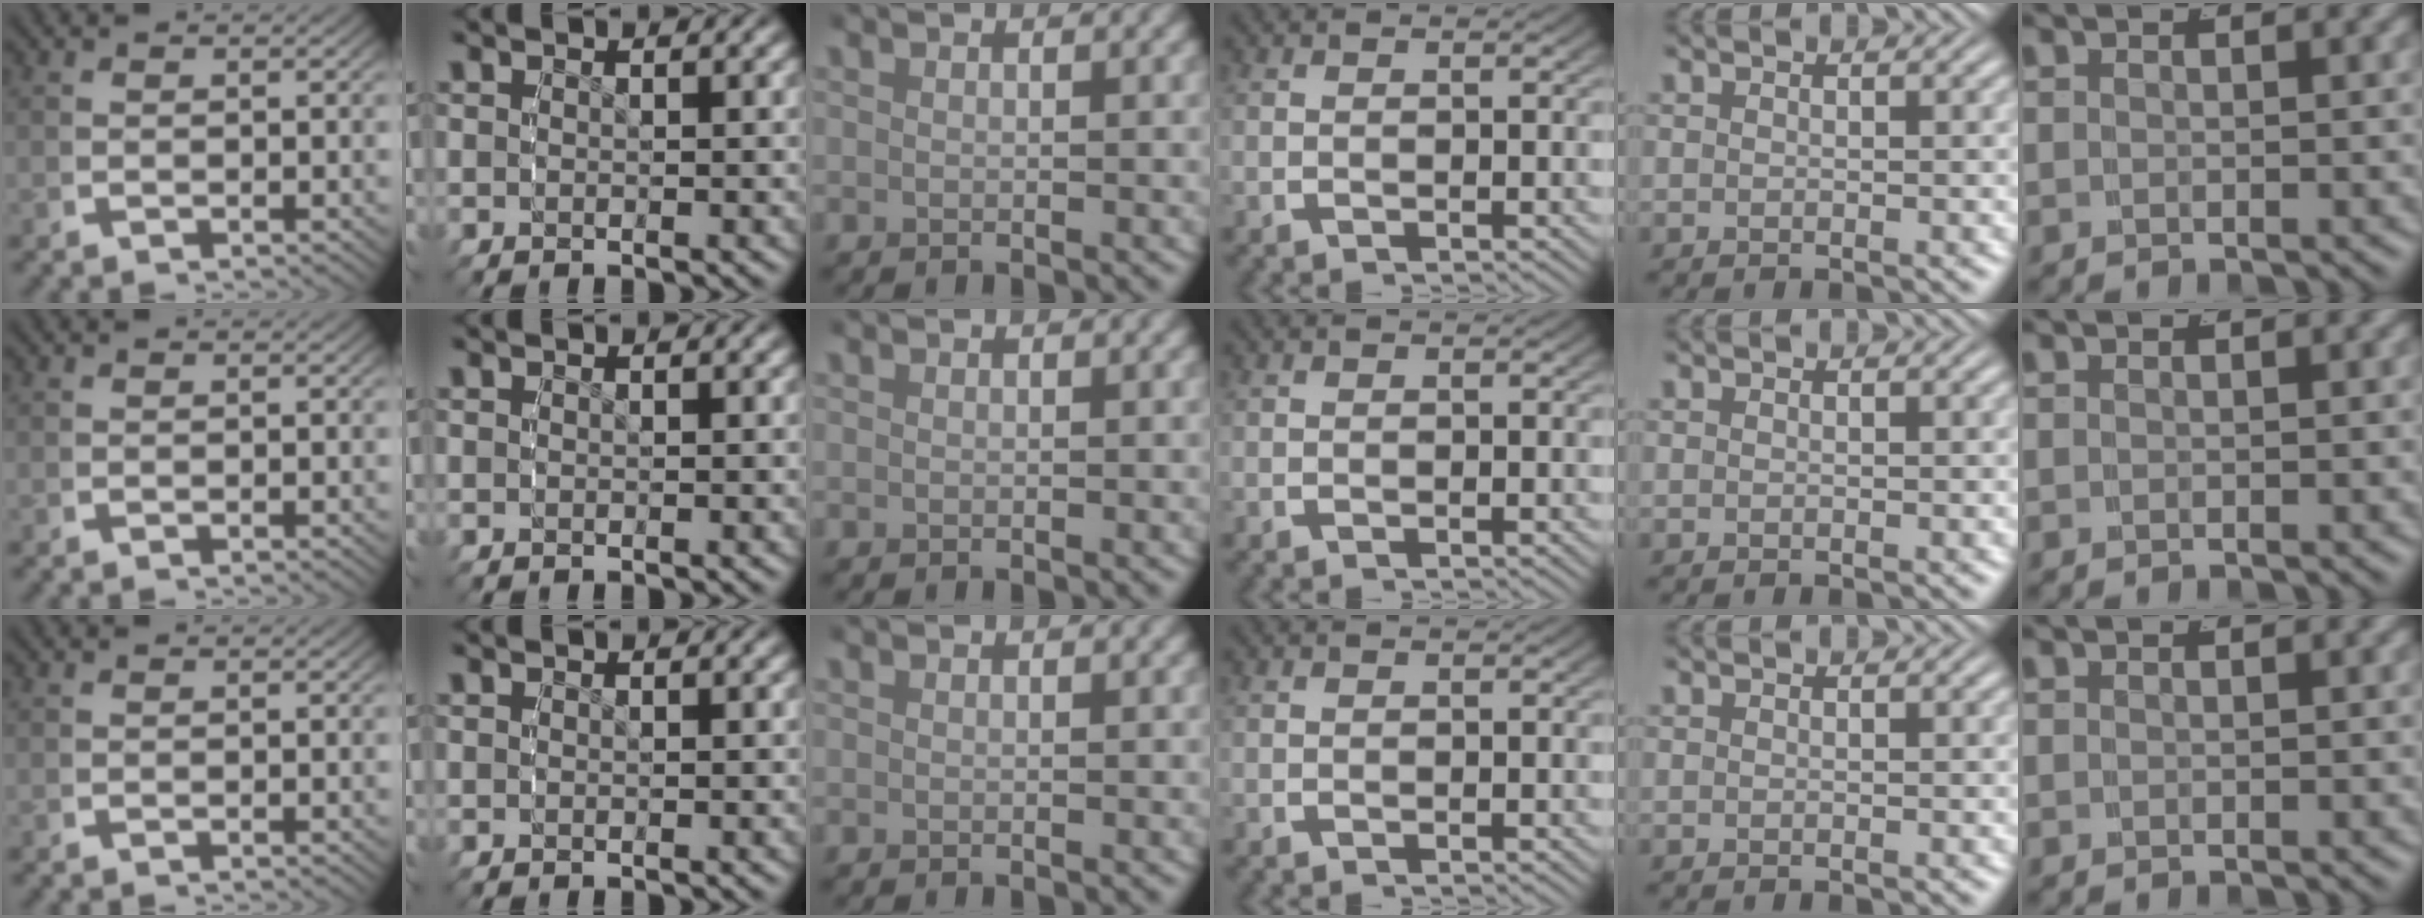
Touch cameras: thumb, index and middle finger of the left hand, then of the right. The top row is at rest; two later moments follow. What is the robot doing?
{"motion": "reach", "object": "toothpaste"}